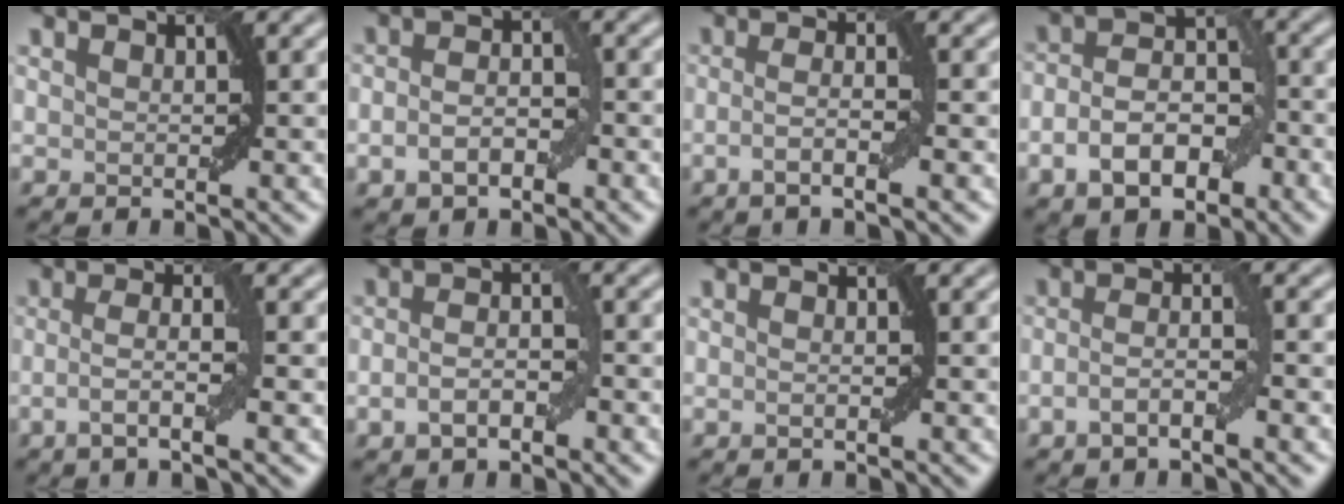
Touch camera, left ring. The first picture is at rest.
{"total": 3.3, "force": [-1.2, 1.8, 2.5], "torque": [-0.048, 0.003, -0.024]}
{"total": 2.8, "force": [-0.9, 0.5, 2.6], "torque": [-0.045, 0.003, -0.023]}
{"total": 6.0, "force": [-2.6, 3.5, 4.1], "torque": [-0.069, 0.005, -0.051]}
{"total": 3.5, "force": [-1.0, 0.6, 3.4], "torque": [-0.058, 0.004, -0.026]}
{"total": 3.2, "force": [-1.1, 1.4, 2.6], "torque": [-0.051, 0.001, -0.024]}
{"total": 0.9, "force": [-0.1, 0.2, 0.9], "torque": [-0.006, -0.007, -0.008]}
{"total": 2.9, "force": [-1.2, 0.6, 2.6], "torque": [-0.049, 0.007, -0.028]}